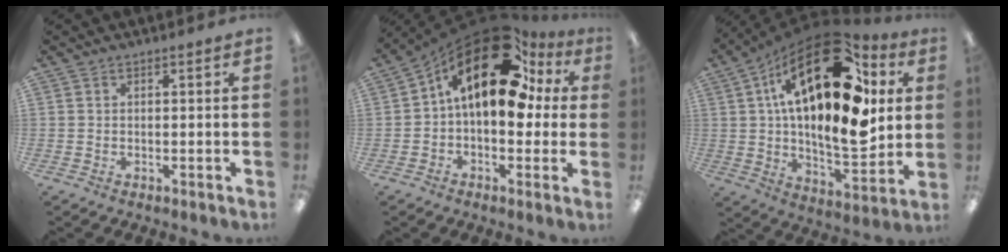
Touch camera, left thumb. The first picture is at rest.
{"total": 20.4, "force": [9.1, 10.2, 15.2], "torque": [-0.251, -0.052, 0.155]}
{"total": 29.2, "force": [10.3, 12.5, 24.3], "torque": [-0.406, -0.060, 0.165]}